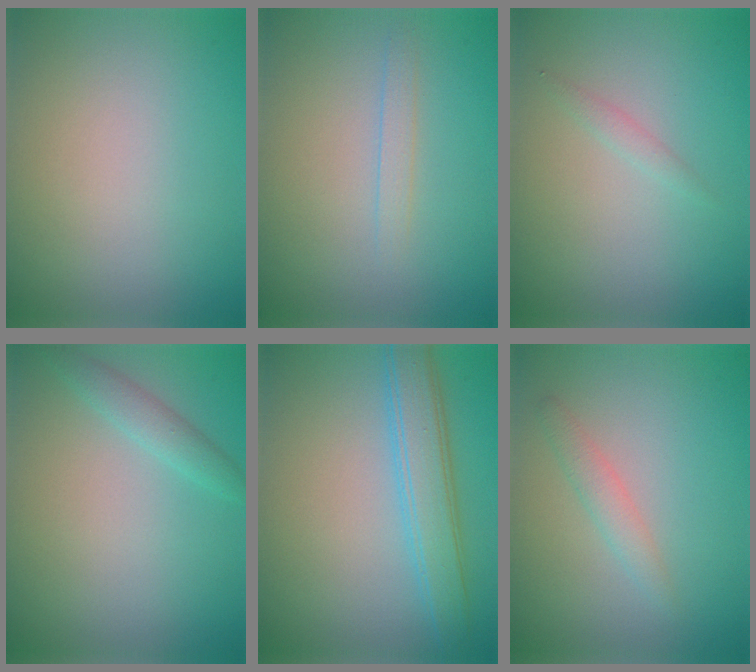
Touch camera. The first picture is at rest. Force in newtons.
{"total": 1.1, "press": 1.1, "slide": 0.0}
{"total": 0.8, "press": 0.8, "slide": 0.1}
{"total": 1.8, "press": 1.8, "slide": 0.2}
{"total": 4.2, "press": 4.2, "slide": 0.1}
{"total": 1.6, "press": 1.6, "slide": 0.0}